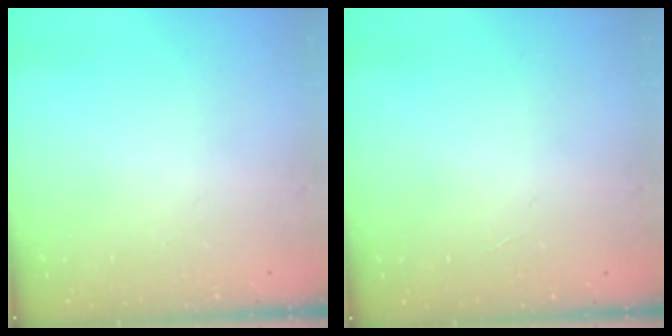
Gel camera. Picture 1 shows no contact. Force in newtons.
{"total": 1.3, "press": 1.3, "slide": 0.1}